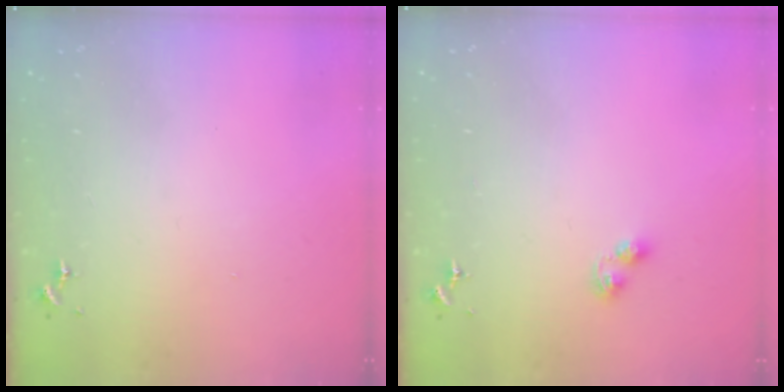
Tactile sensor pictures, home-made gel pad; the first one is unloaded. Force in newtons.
{"total": 3.9, "press": 3.8, "slide": 0.5}